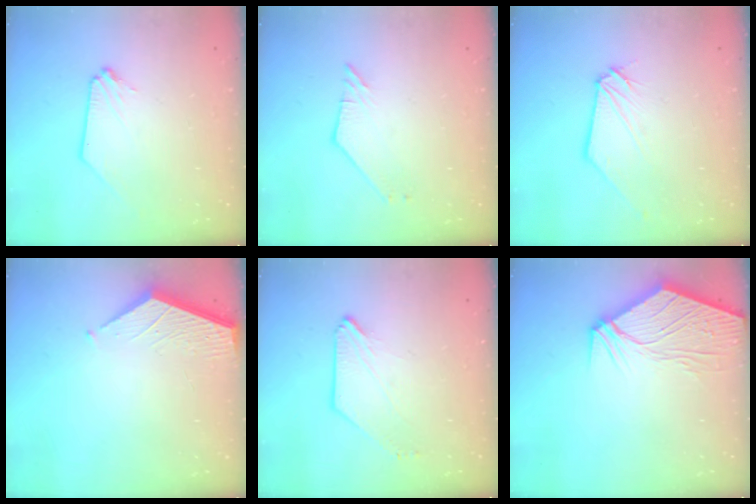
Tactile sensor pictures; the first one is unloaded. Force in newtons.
{"total": 2.4, "press": 2.4, "slide": 0.1}
{"total": 0.5, "press": 0.5, "slide": 0.1}
{"total": 3.4, "press": 3.4, "slide": 0.3}
{"total": 2.0, "press": 2.0, "slide": 0.5}
{"total": 11.9, "press": 11.7, "slide": 1.9}